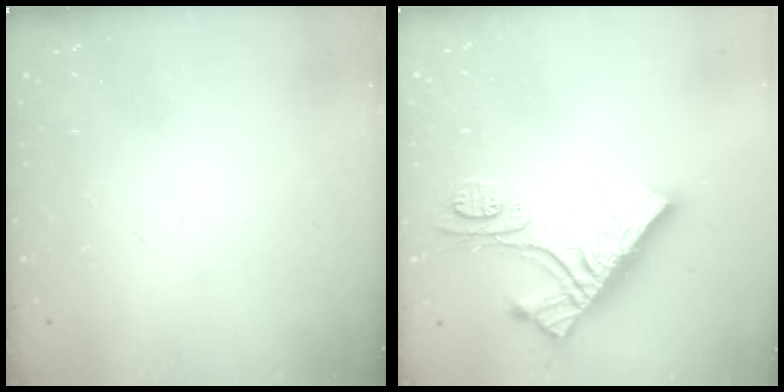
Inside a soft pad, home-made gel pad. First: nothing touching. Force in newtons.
{"total": 14.2, "press": 14.1, "slide": 1.5}